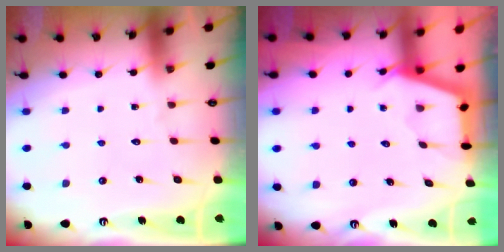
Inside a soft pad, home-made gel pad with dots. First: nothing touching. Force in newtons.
{"total": 2.9, "press": 2.9, "slide": 0.3}